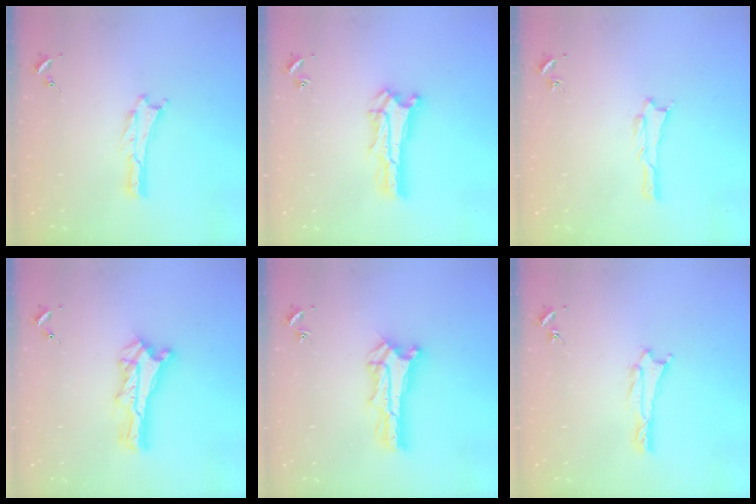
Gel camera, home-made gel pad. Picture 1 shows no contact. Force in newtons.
{"total": 1.5, "press": 1.5, "slide": 0.2}
{"total": 0.6, "press": 0.6, "slide": 0.1}
{"total": 3.2, "press": 3.2, "slide": 0.3}
{"total": 2.7, "press": 2.7, "slide": 0.3}
{"total": 1.0, "press": 1.0, "slide": 0.2}